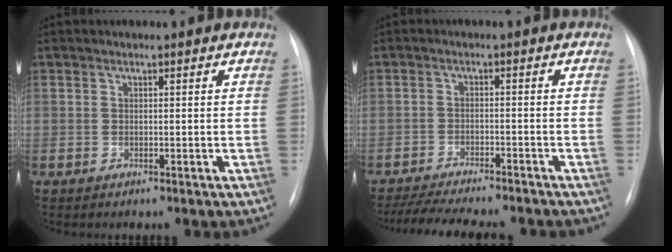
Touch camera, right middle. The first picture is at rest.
{"total": 14.4, "force": [-12.8, 2.1, 6.2], "torque": [-0.107, -0.015, -0.179]}